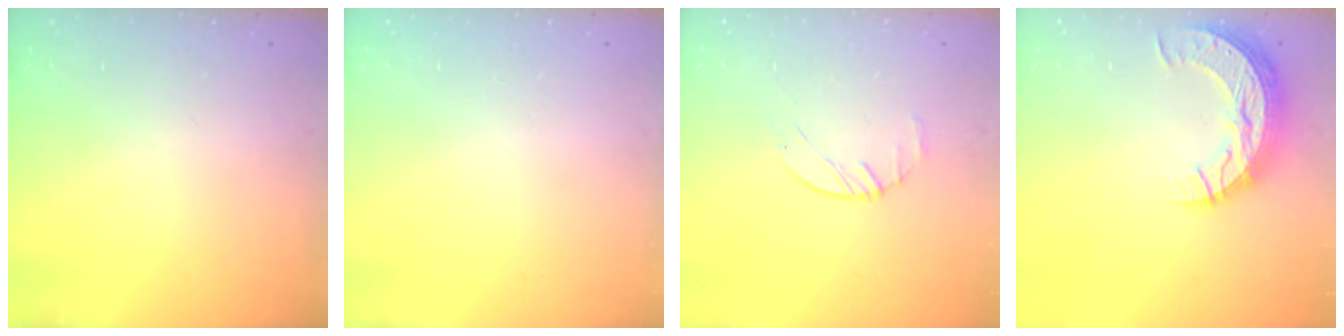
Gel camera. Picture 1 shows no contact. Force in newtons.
{"total": 0.0}
{"total": 1.9, "press": 1.9, "slide": 0.3}
{"total": 12.2, "press": 12.2, "slide": 0.9}